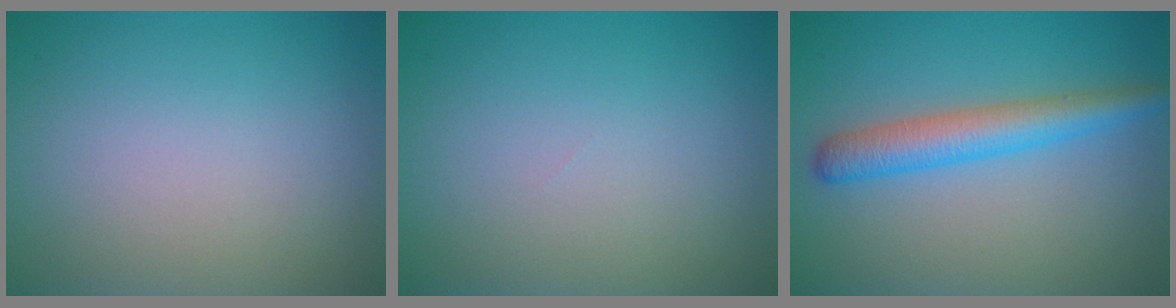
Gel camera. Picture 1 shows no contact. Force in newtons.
{"total": 0.0}
{"total": 4.2, "press": 4.2, "slide": 0.1}